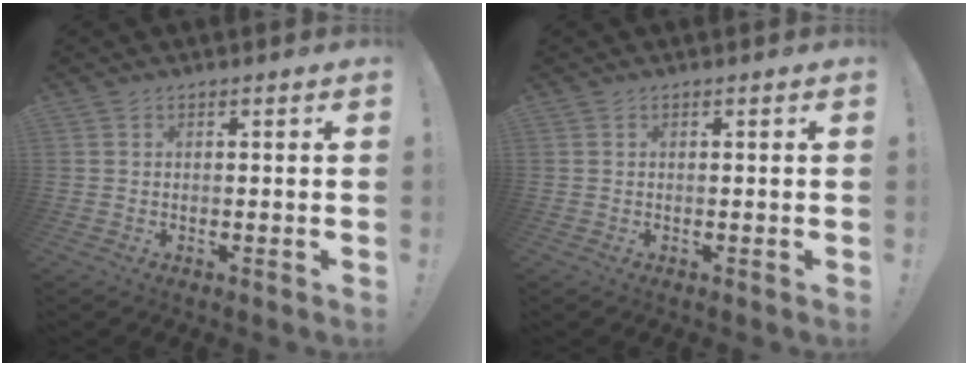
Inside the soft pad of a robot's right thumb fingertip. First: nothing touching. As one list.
[{"total": 0.0}]